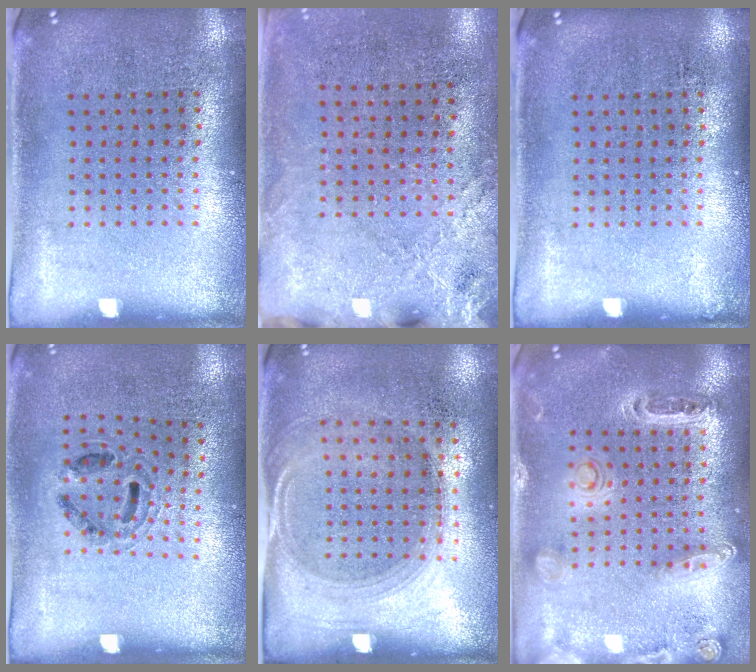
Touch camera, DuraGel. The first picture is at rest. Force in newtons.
{"total": 2.5, "press": 2.1, "slide": 1.3}
{"total": 0.0}
{"total": 1.0, "press": 0.8, "slide": 0.5}
{"total": 1.5, "press": 1.3, "slide": 0.7}
{"total": 1.3, "press": 1.3, "slide": 0.4}